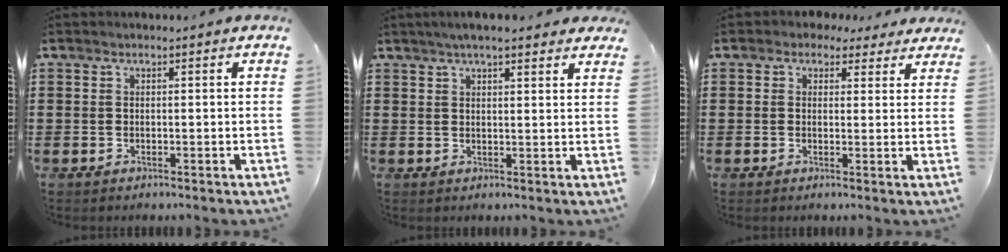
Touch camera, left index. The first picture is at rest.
{"total": 4.0, "force": [3.3, 0.8, 2.1], "torque": [-0.048, 0.003, 0.059]}
{"total": 2.4, "force": [1.7, 1.6, 0.6], "torque": [-0.013, 0.005, 0.030]}